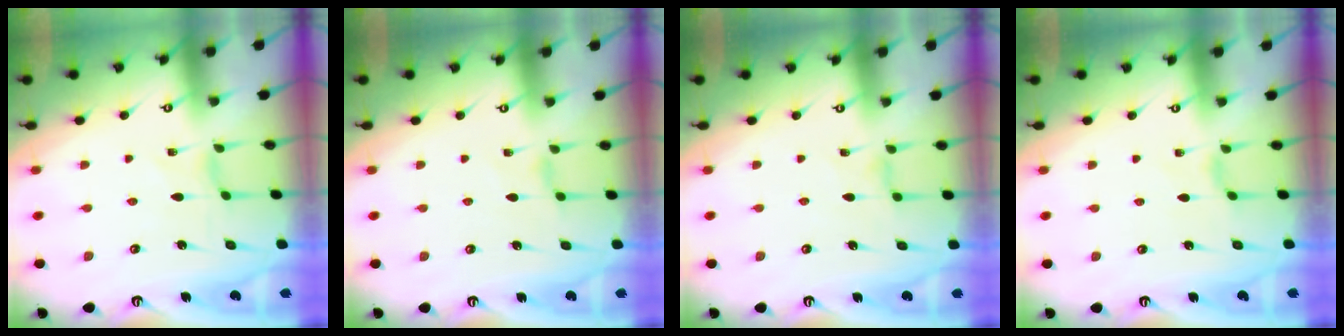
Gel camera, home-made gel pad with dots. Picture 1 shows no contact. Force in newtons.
{"total": 1.4, "press": 1.3, "slide": 0.4}
{"total": 2.3, "press": 2.3, "slide": 0.4}
{"total": 1.1, "press": 1.1, "slide": 0.4}